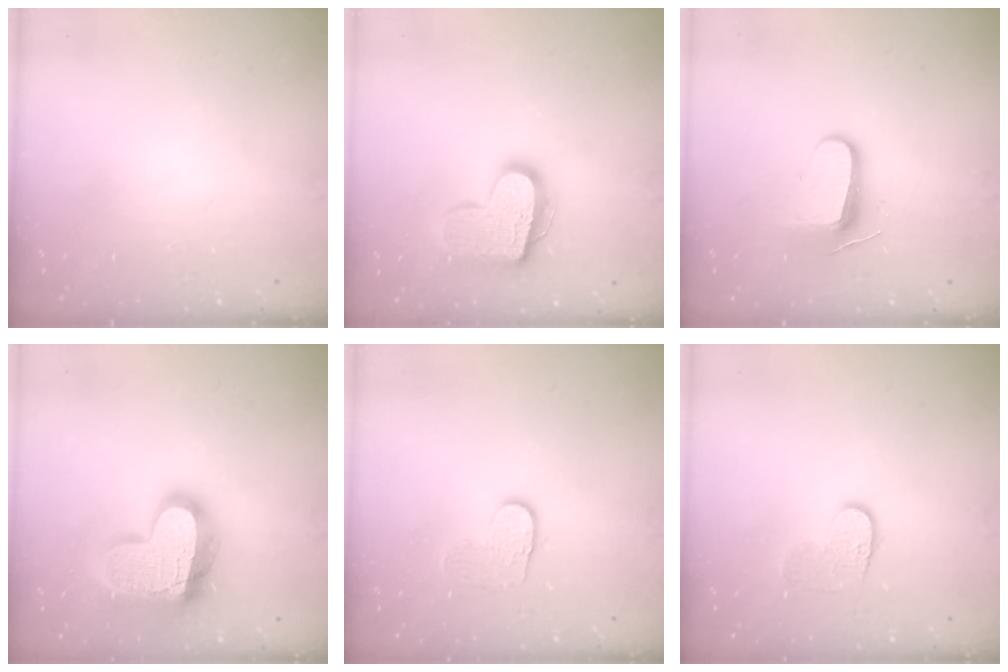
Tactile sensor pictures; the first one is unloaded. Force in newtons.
{"total": 16.4, "press": 16.4, "slide": 1.2}
{"total": 8.7, "press": 8.6, "slide": 0.9}
{"total": 20.2, "press": 20.1, "slide": 1.7}
{"total": 4.3, "press": 4.3, "slide": 0.5}
{"total": 6.8, "press": 6.8, "slide": 0.1}